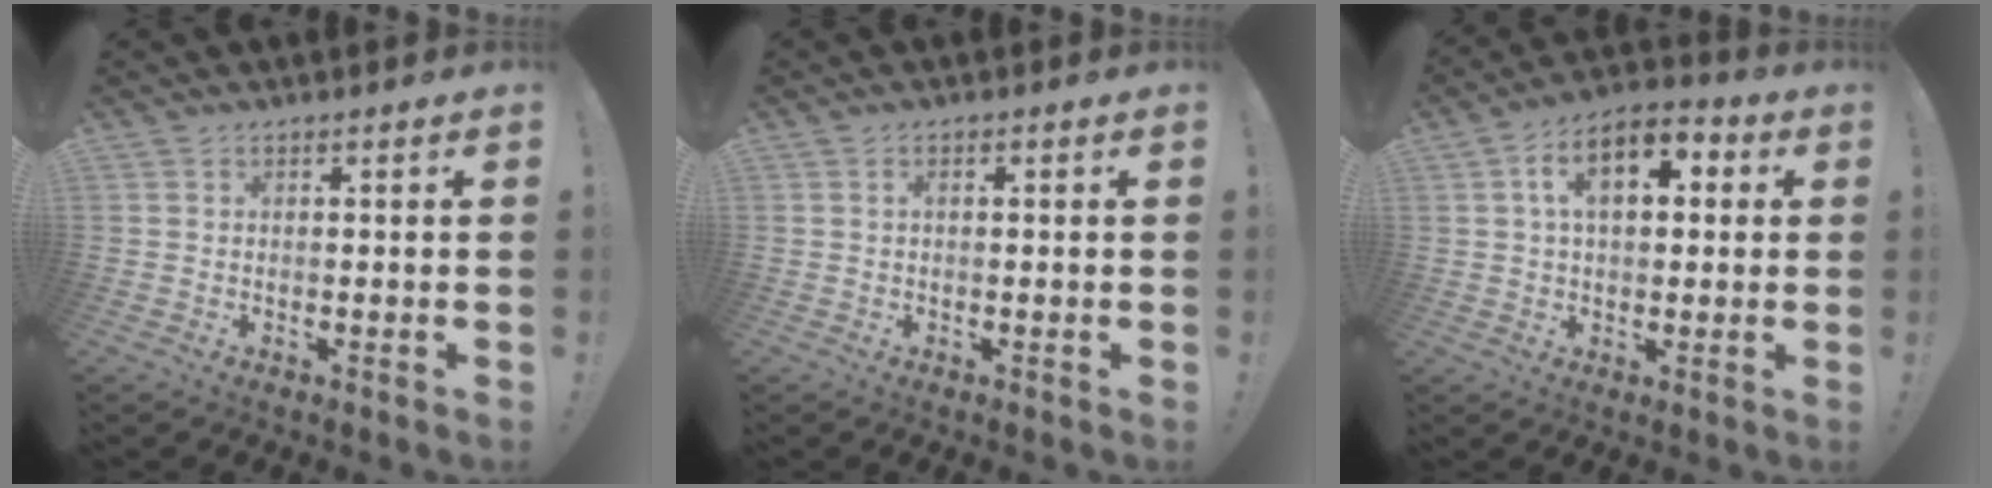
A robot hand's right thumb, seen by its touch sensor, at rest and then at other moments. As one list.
[{"total": 1.2, "force": [0.0, 0.5, 1.1], "torque": [-0.013, 0.002, -0.003]}, {"total": 11.8, "force": [3.4, 6.8, 9.1], "torque": [-0.136, 0.003, 0.056]}]